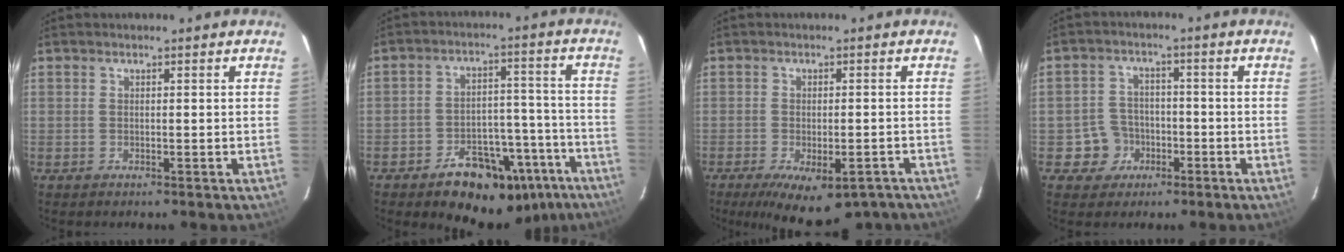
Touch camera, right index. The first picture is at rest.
{"total": 19.3, "force": [-13.1, 10.8, 9.2], "torque": [-0.145, 0.043, -0.153]}
{"total": 12.7, "force": [-8.8, 5.2, 7.5], "torque": [-0.136, -0.020, -0.115]}
{"total": 5.9, "force": [-2.4, 5.4, 0.5], "torque": [-0.021, 0.022, -0.033]}